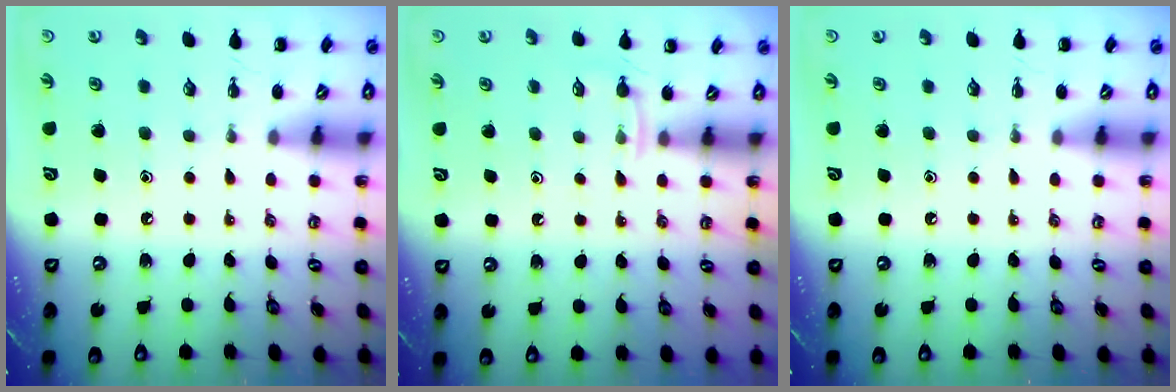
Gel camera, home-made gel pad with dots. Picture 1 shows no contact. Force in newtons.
{"total": 4.0, "press": 3.8, "slide": 1.3}
{"total": 0.0}